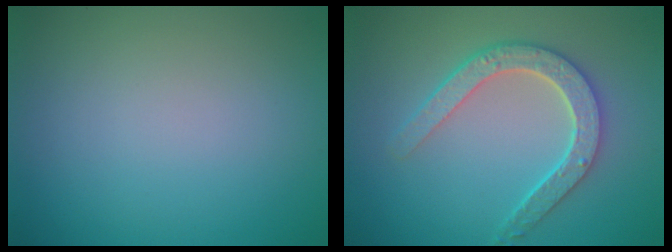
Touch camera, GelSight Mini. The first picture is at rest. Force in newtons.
{"total": 4.6, "press": 3.7, "slide": 2.6}